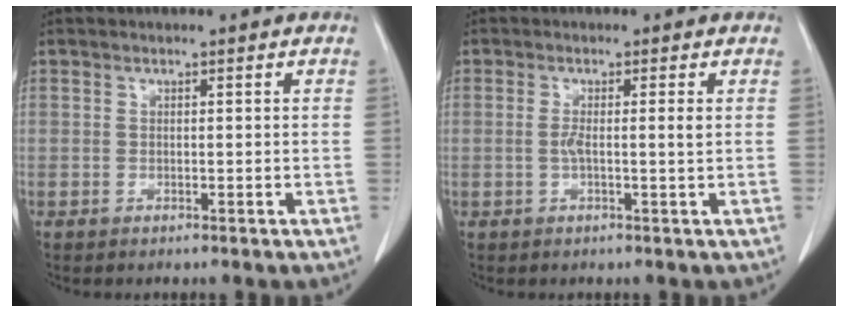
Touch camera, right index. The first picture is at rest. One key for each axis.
{"total": 2.4, "fx": 0.0, "fy": -0.2, "fz": 2.4, "tx": -0.046, "ty": 0.000, "tz": -0.001}